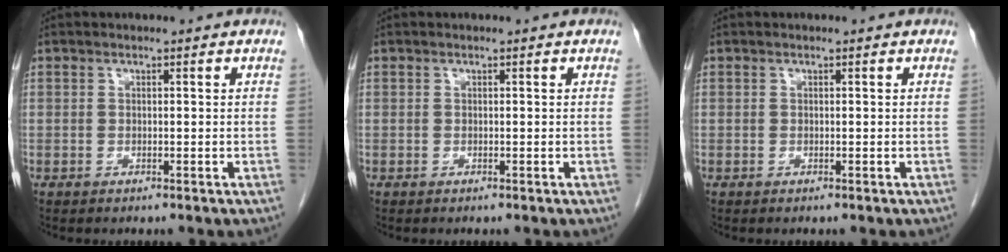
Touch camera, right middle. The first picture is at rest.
{"total": 0.0}
{"total": 0.0}